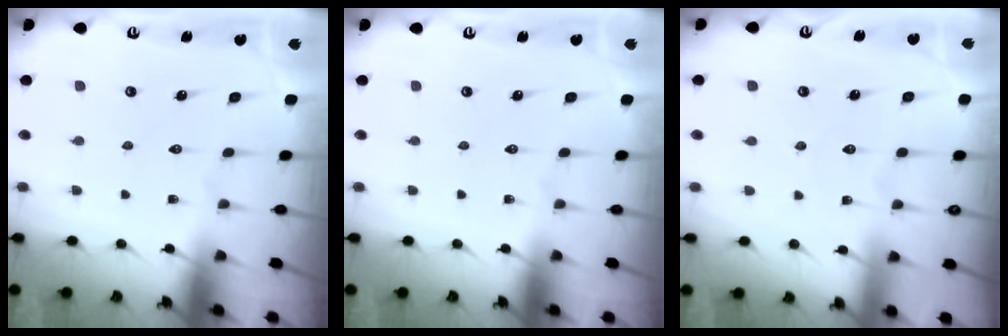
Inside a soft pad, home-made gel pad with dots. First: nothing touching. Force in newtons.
{"total": 0.0}
{"total": 2.8, "press": 2.8, "slide": 0.3}